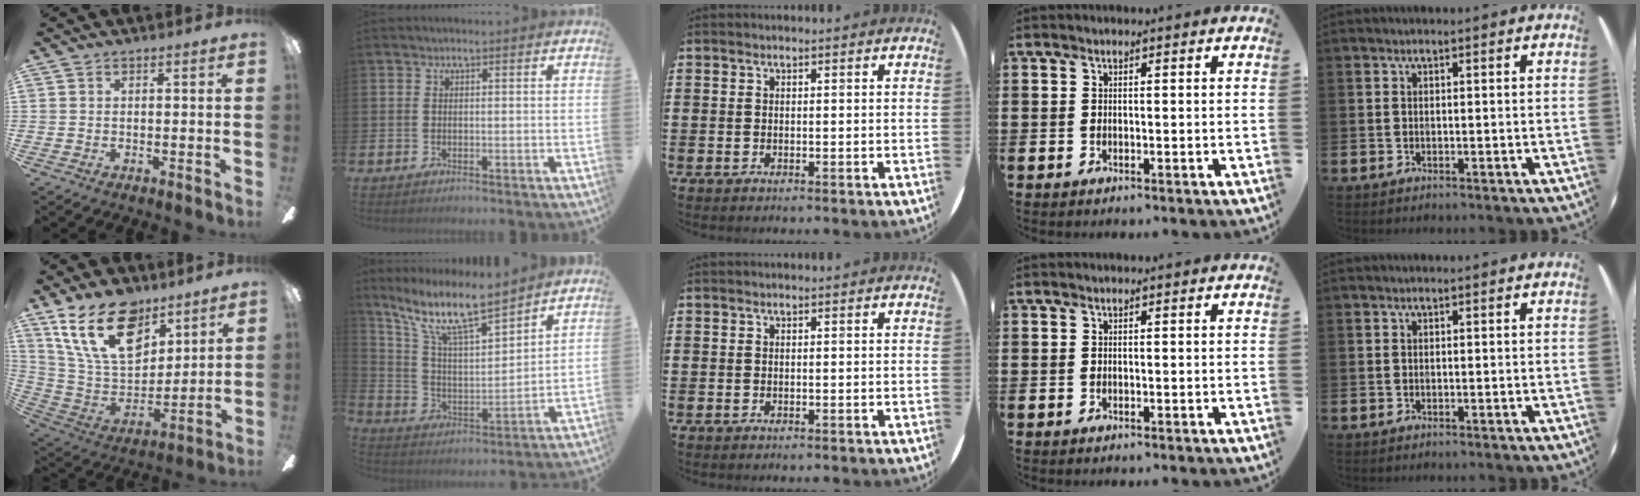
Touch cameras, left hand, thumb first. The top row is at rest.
{"thumb": {"total": 22.0, "force": [12.5, 12.2, 13.2], "torque": [-0.256, -0.058, 0.224]}, "index": {"total": 11.2, "force": [9.3, 2.1, 6.0], "torque": [-0.146, -0.049, 0.160]}}